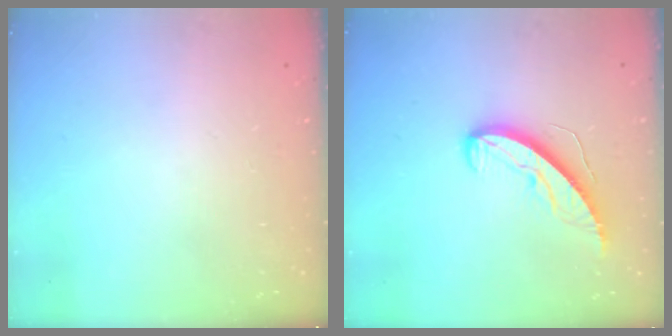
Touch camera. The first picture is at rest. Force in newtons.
{"total": 8.8, "press": 8.8, "slide": 0.8}